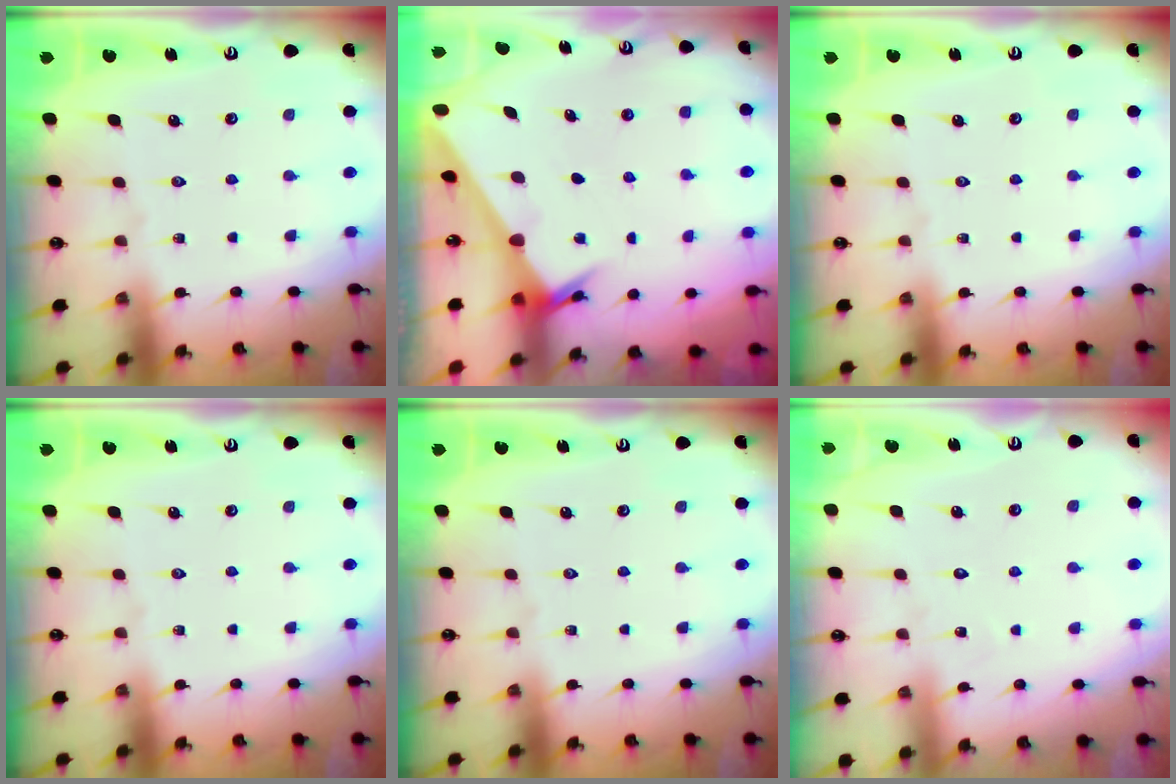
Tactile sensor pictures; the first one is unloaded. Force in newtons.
{"total": 2.8, "press": 2.8, "slide": 0.2}
{"total": 0.0}
{"total": 0.0}
{"total": 0.0}
{"total": 5.3, "press": 5.2, "slide": 0.4}